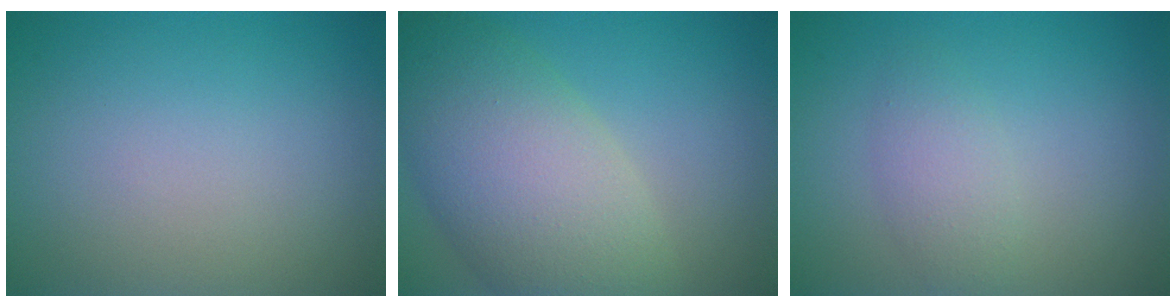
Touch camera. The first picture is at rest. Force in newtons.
{"total": 9.5, "press": 9.4, "slide": 0.4}
{"total": 2.2, "press": 2.2, "slide": 0.0}